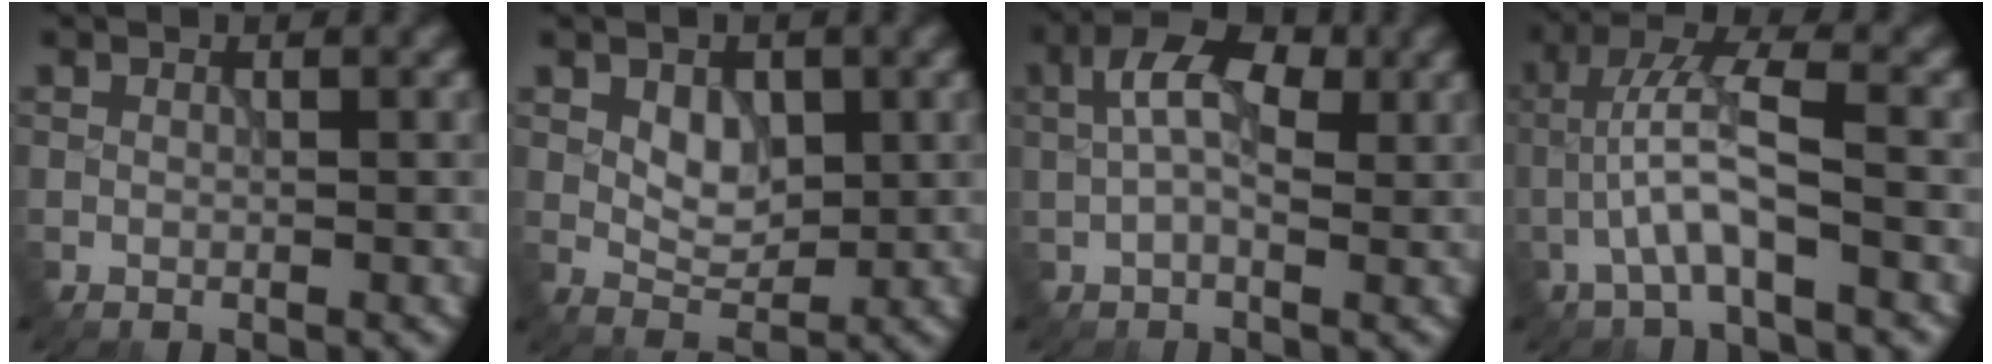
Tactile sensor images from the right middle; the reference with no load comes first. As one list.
[{"total": 2.9, "force": [0.7, 2.0, 2.0], "torque": [-0.033, -0.004, 0.015]}, {"total": 5.5, "force": [1.2, 3.1, 4.5], "torque": [-0.083, 0.014, 0.011]}, {"total": 5.1, "force": [-1.6, 1.1, 4.8], "torque": [-0.093, 0.020, -0.036]}]